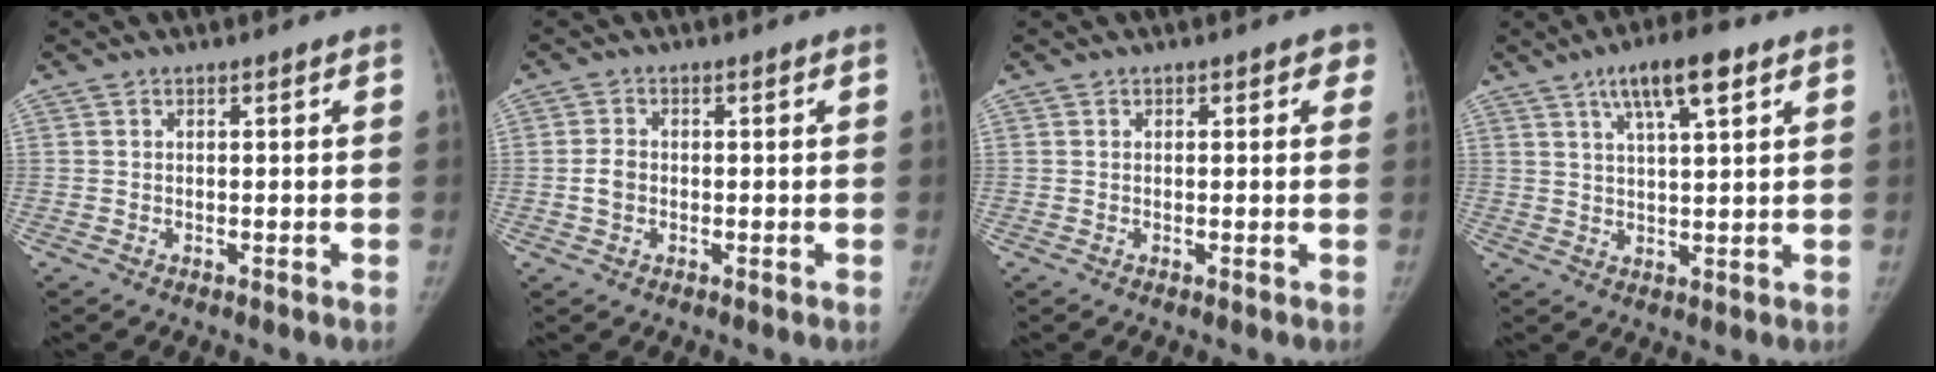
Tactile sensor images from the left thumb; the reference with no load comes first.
{"total": 2.7, "force": [-0.5, 2.1, 1.5], "torque": [-0.027, 0.009, -0.012]}
{"total": 1.6, "force": [0.9, 1.2, 0.7], "torque": [0.019, 0.000, 0.004]}
{"total": 8.9, "force": [4.9, 2.1, 7.1], "torque": [-0.114, -0.011, 0.081]}